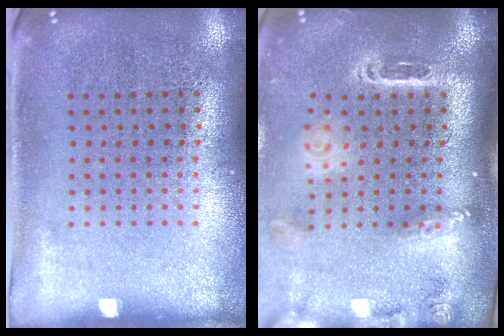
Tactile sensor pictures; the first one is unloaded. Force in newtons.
{"total": 2.6, "press": 1.9, "slide": 1.8}